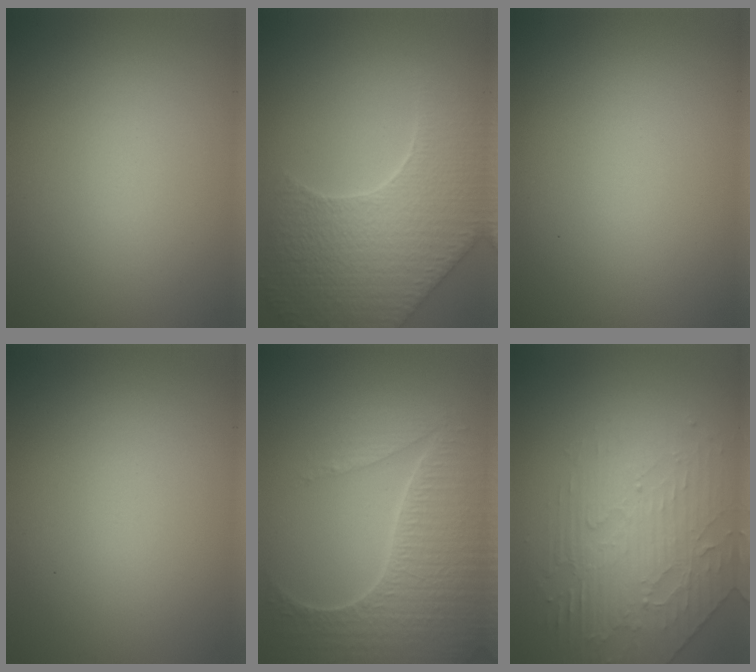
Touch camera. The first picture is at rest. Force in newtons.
{"total": 7.7, "press": 6.1, "slide": 4.6}
{"total": 0.0}
{"total": 0.0}
{"total": 6.8, "press": 5.2, "slide": 4.3}
{"total": 4.0, "press": 3.6, "slide": 1.6}